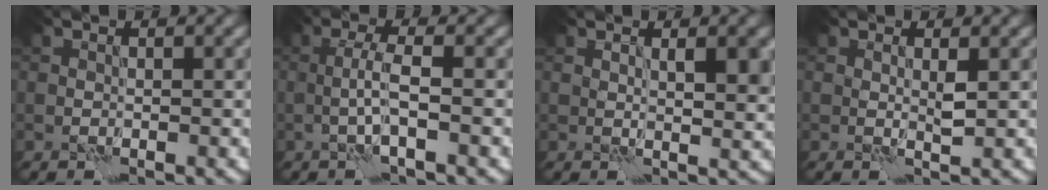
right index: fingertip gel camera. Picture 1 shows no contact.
{"total": 2.5, "force": [-0.6, 0.2, 2.5], "torque": [-0.048, 0.010, -0.016]}
{"total": 3.6, "force": [1.1, 1.0, 3.3], "torque": [-0.049, -0.001, 0.019]}
{"total": 1.1, "force": [0.3, 0.2, 1.0], "torque": [-0.021, -0.002, 0.005]}